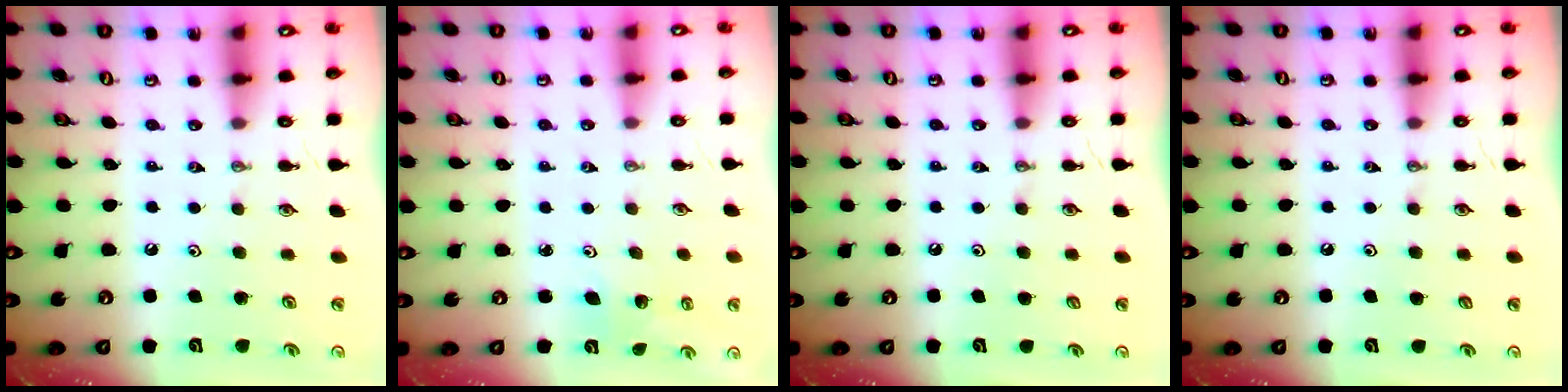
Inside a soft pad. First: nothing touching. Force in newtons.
{"total": 3.0, "press": 2.2, "slide": 2.0}
{"total": 1.4, "press": 0.2, "slide": 1.4}
{"total": 1.4, "press": 0.2, "slide": 1.4}